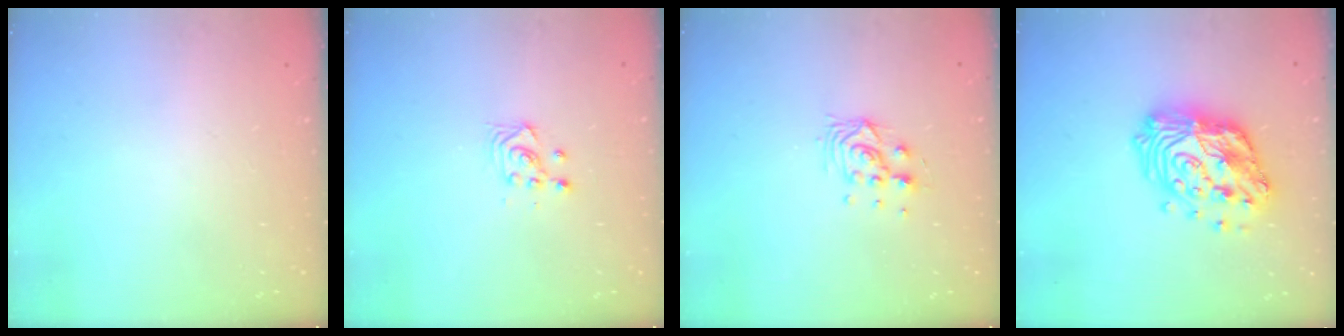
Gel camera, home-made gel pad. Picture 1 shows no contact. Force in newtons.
{"total": 3.5, "press": 3.3, "slide": 1.2}
{"total": 6.9, "press": 6.9, "slide": 0.7}
{"total": 18.3, "press": 18.2, "slide": 1.6}